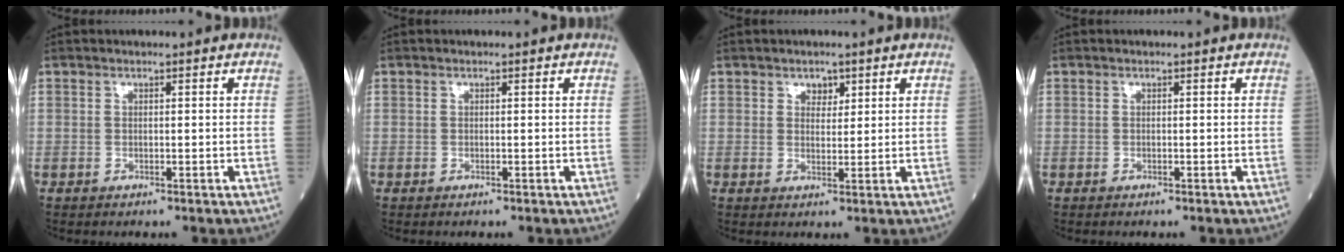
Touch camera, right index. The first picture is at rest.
{"total": 0.0}
{"total": 2.1, "force": [1.3, 1.4, 0.9], "torque": [-0.008, -0.001, 0.019]}
{"total": 0.0}